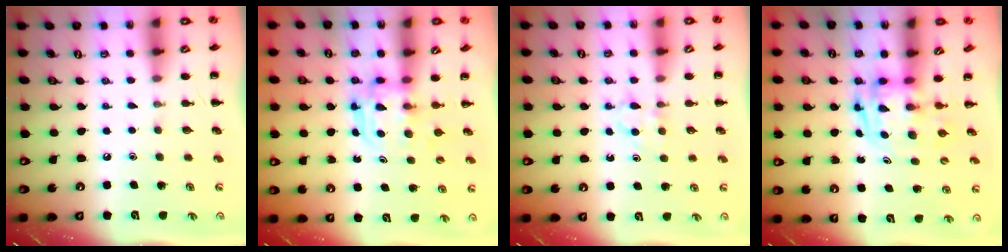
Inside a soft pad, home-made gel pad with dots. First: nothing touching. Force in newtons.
{"total": 3.8, "press": 3.8, "slide": 0.2}
{"total": 3.5, "press": 3.3, "slide": 1.1}
{"total": 3.4, "press": 3.3, "slide": 0.6}